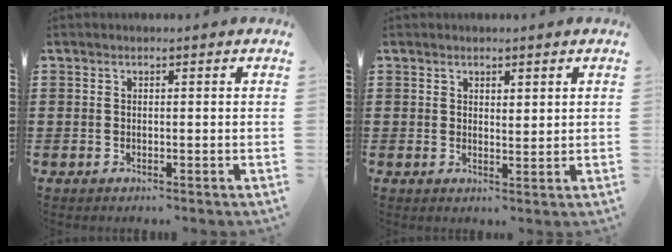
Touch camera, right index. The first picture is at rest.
{"total": 1.5, "force": [1.4, 0.6, 0.2], "torque": [-0.006, 0.004, 0.027]}